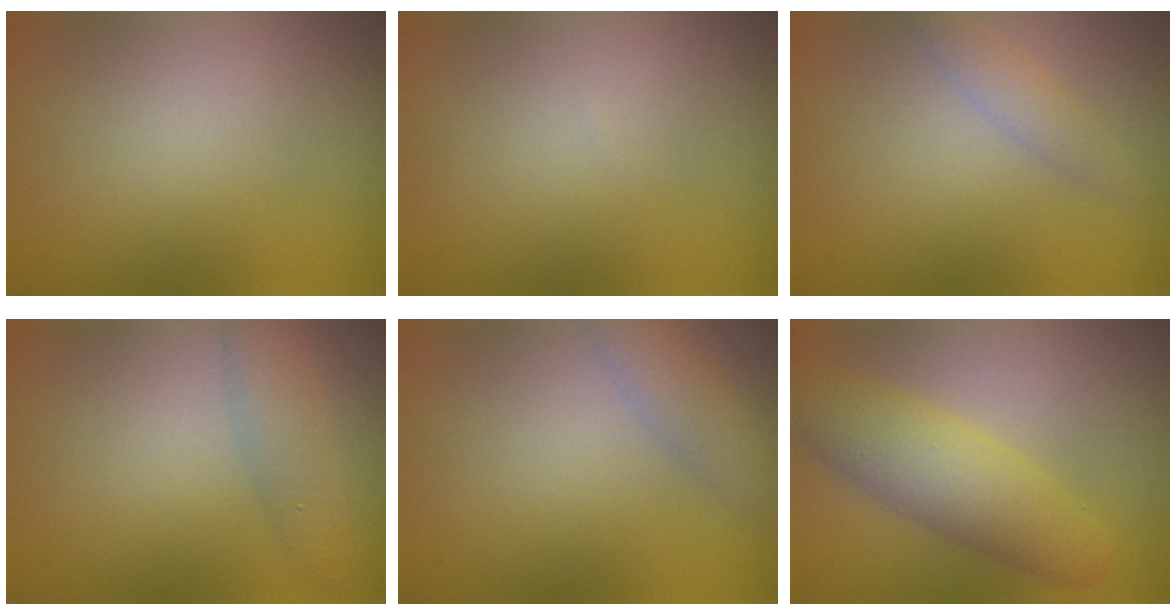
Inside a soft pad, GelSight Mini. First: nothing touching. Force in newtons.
{"total": 0.0}
{"total": 1.6, "press": 1.6, "slide": 0.1}
{"total": 2.9, "press": 2.9, "slide": 0.1}
{"total": 2.5, "press": 2.5, "slide": 0.1}
{"total": 5.6, "press": 5.6, "slide": 0.3}